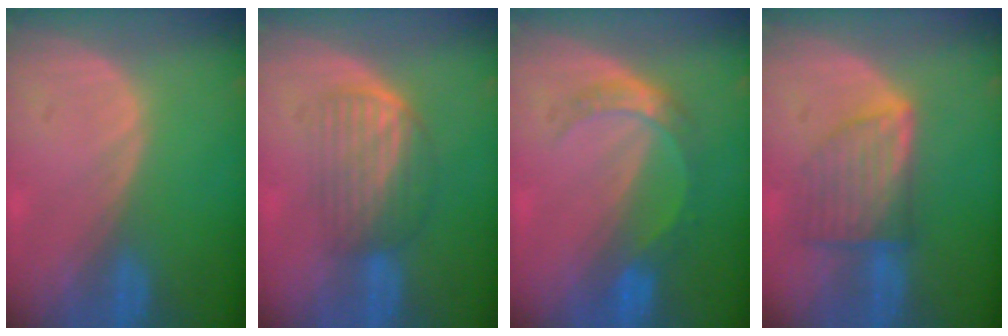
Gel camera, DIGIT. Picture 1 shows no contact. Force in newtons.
{"total": 6.0, "press": 5.5, "slide": 2.3}
{"total": 5.3, "press": 4.8, "slide": 2.2}
{"total": 7.4, "press": 6.6, "slide": 3.4}